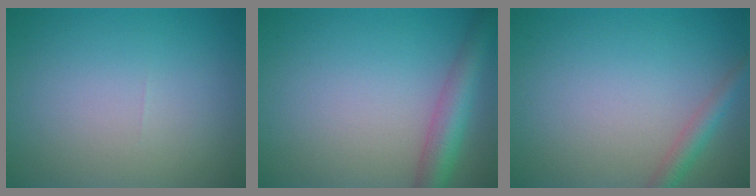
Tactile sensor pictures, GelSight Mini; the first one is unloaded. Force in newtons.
{"total": 4.3, "press": 4.2, "slide": 0.2}
{"total": 2.1, "press": 2.1, "slide": 0.1}